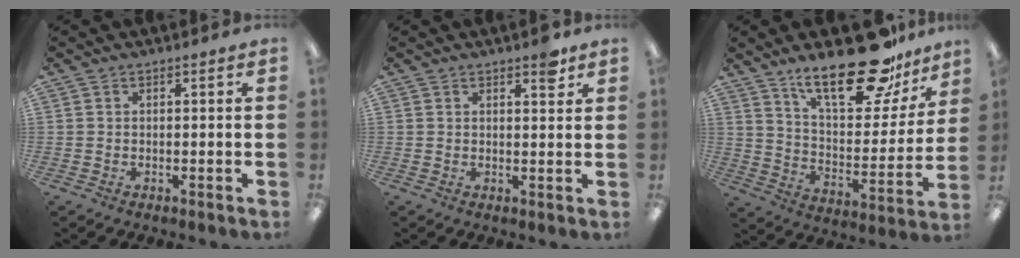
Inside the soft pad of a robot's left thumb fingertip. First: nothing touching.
{"total": 4.0, "force": [2.7, 1.4, 2.5], "torque": [-0.023, -0.011, 0.041]}
{"total": 24.8, "force": [17.9, 9.1, 14.5], "torque": [-0.214, -0.111, 0.299]}